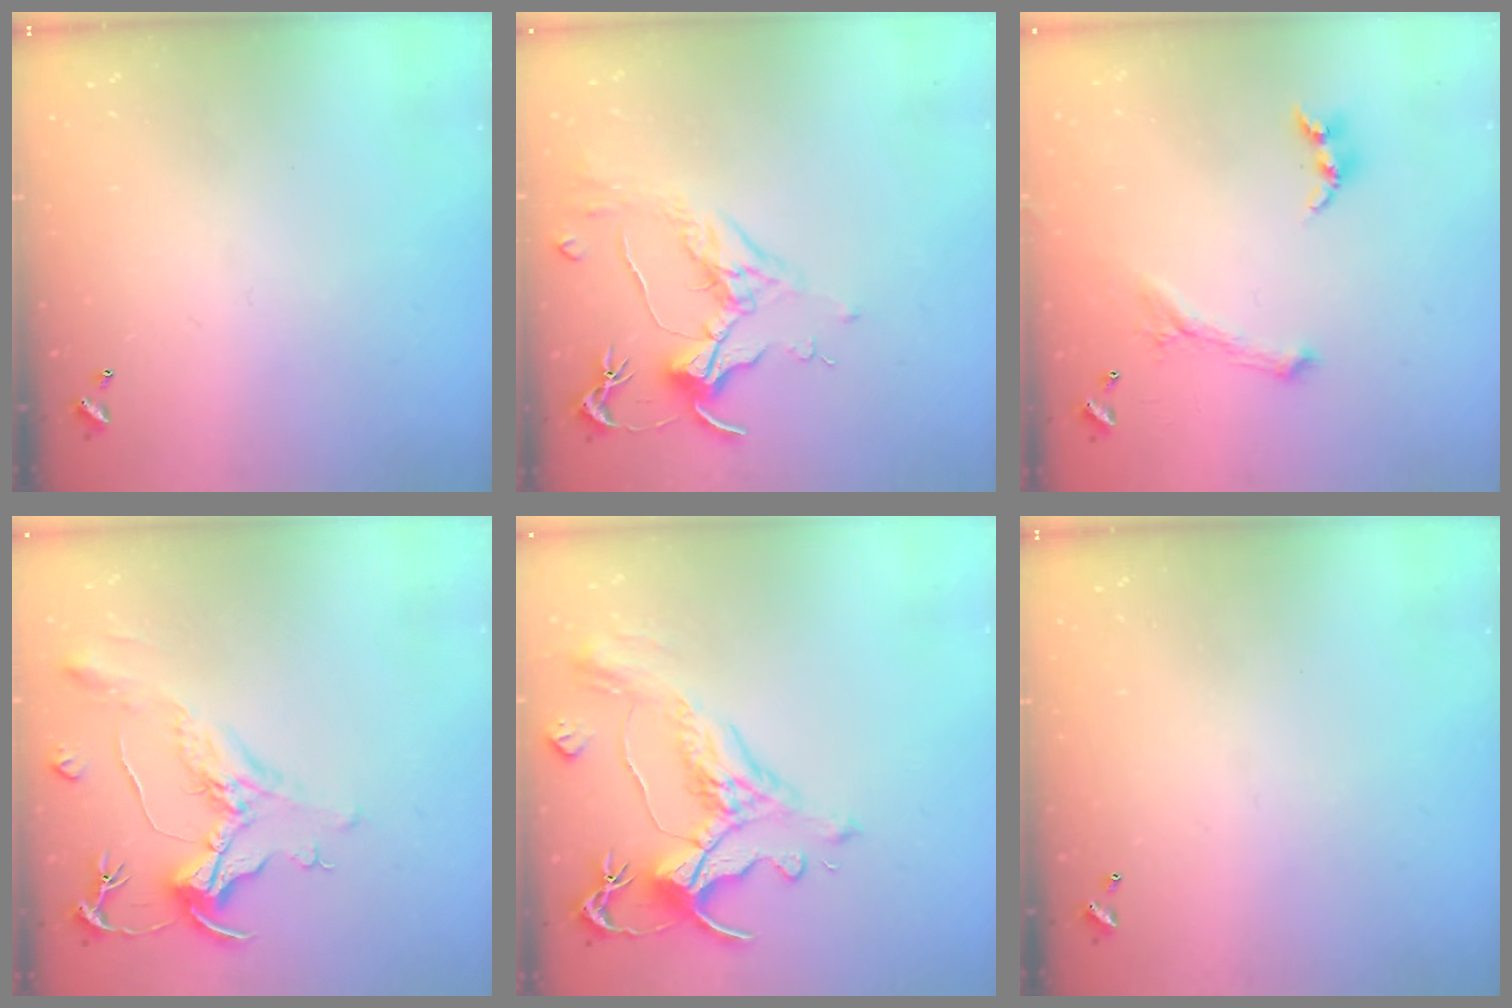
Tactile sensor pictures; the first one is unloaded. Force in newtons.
{"total": 1.6, "press": 1.4, "slide": 0.9}
{"total": 1.6, "press": 1.5, "slide": 0.4}
{"total": 2.2, "press": 1.7, "slide": 1.3}
{"total": 1.8, "press": 0.9, "slide": 1.5}
{"total": 0.0}